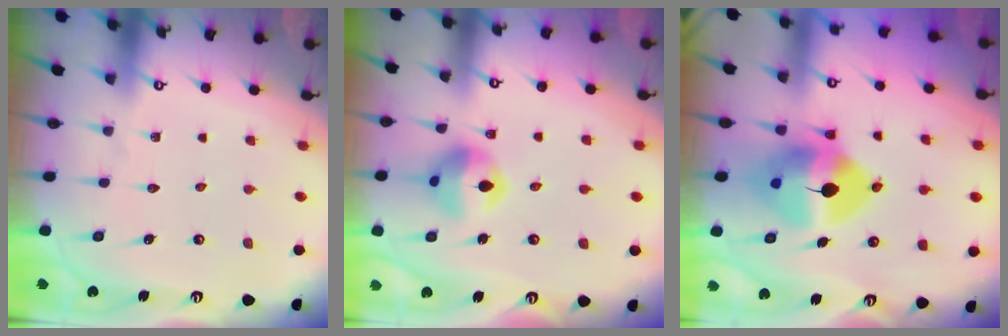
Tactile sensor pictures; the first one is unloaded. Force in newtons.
{"total": 12.0, "press": 12.0, "slide": 1.2}
{"total": 13.7, "press": 13.5, "slide": 2.1}